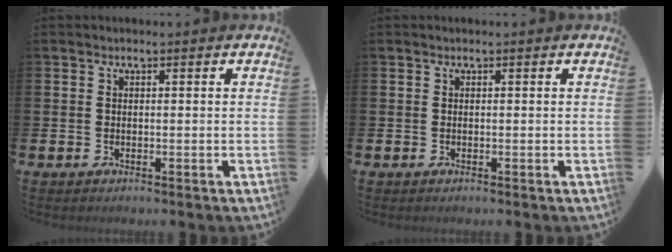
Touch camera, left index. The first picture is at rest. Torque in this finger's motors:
{"motor_torque": [-0.01, 0.01, 0.07, 0.00]}